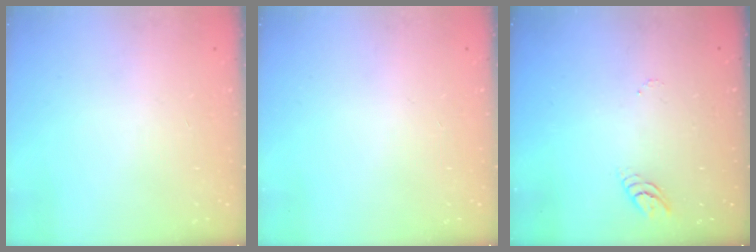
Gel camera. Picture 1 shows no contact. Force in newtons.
{"total": 0.0}
{"total": 3.1, "press": 3.1, "slide": 0.3}